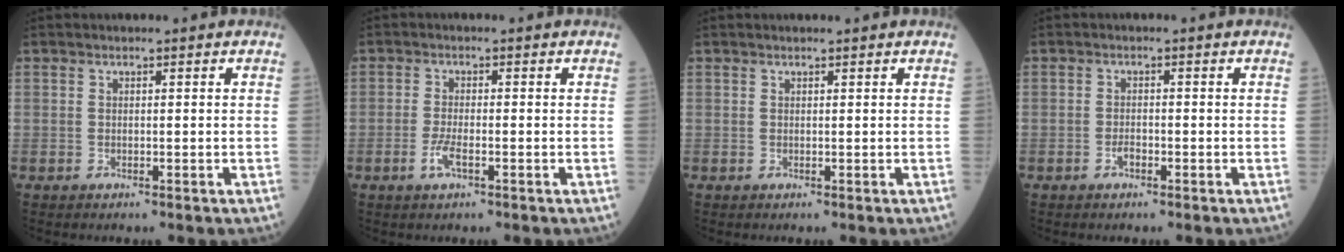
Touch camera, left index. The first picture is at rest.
{"total": 2.6, "force": [-1.2, 0.5, 2.3], "torque": [-0.055, -0.005, -0.025]}
{"total": 1.1, "force": [1.0, 0.2, 0.5], "torque": [-0.008, 0.010, 0.013]}
{"total": 1.2, "force": [-0.8, 0.5, 0.8], "torque": [-0.017, 0.001, -0.014]}